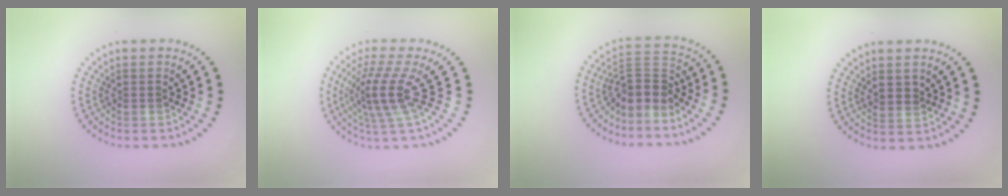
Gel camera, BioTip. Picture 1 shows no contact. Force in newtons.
{"total": 4.1, "press": 2.9, "slide": 3.0}
{"total": 3.4, "press": 2.7, "slide": 2.0}
{"total": 1.1, "press": 1.0, "slide": 0.5}